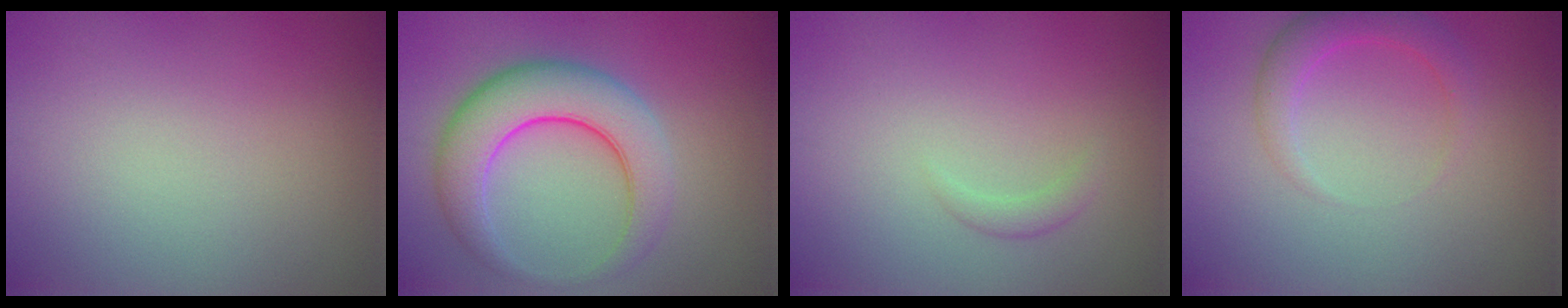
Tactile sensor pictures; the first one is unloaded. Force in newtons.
{"total": 6.9, "press": 6.9, "slide": 0.2}
{"total": 1.0, "press": 1.0, "slide": 0.0}
{"total": 2.6, "press": 2.6, "slide": 0.2}